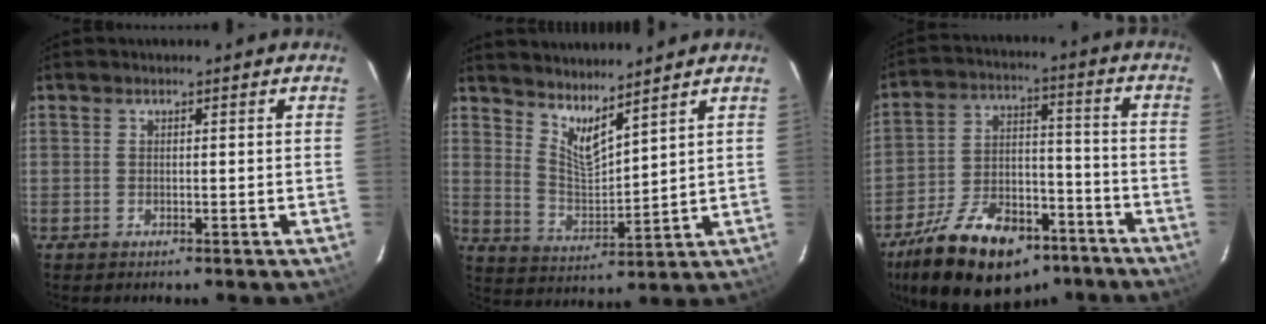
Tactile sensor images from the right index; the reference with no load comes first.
{"total": 7.5, "force": [6.3, 1.1, 4.0], "torque": [-0.069, -0.013, 0.122]}
{"total": 21.2, "force": [-13.6, 10.7, 12.3], "torque": [-0.236, 0.007, -0.209]}